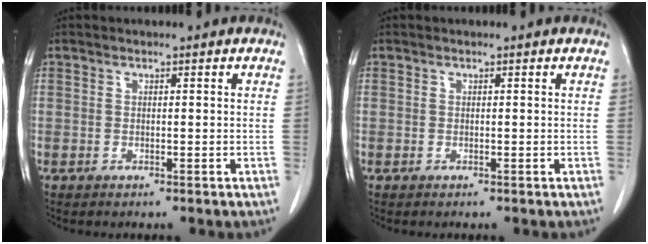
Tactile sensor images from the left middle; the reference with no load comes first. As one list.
[{"total": 0.0}]